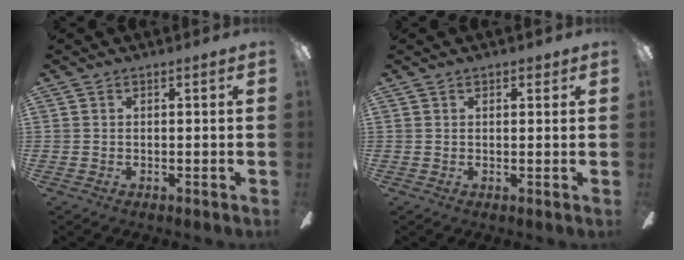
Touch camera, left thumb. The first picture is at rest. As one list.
[{"total": 1.4, "force": [0.9, 0.8, 0.8], "torque": [0.000, -0.004, 0.013]}]